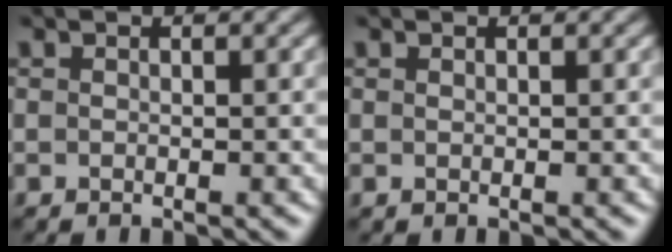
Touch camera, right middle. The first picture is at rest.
{"total": 0.0}